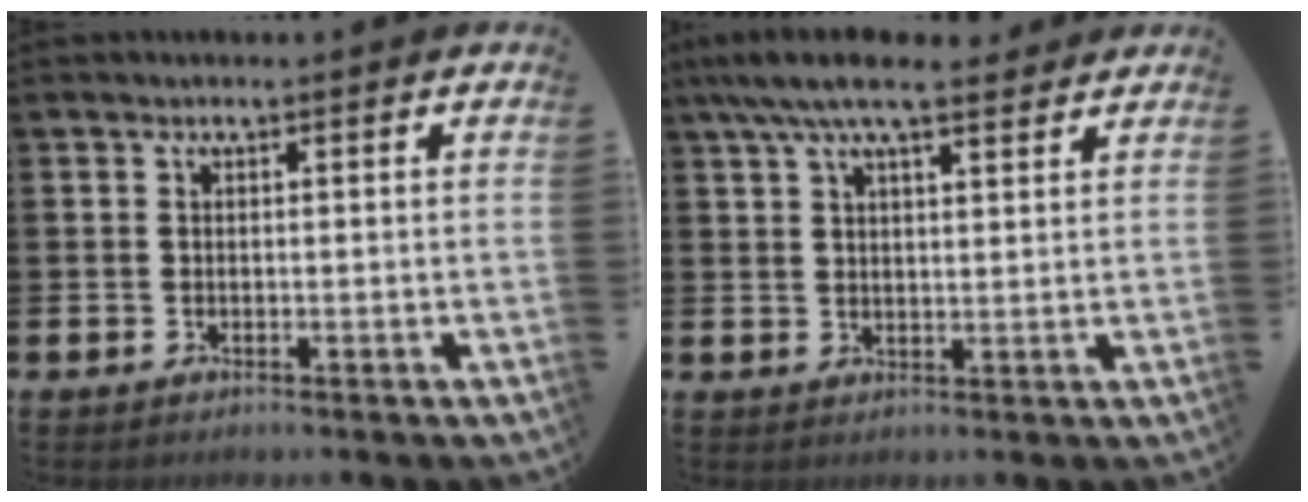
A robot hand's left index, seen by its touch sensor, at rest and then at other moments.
{"total": 6.9, "force": [5.7, 1.7, 3.4], "torque": [-0.076, -0.012, 0.103]}